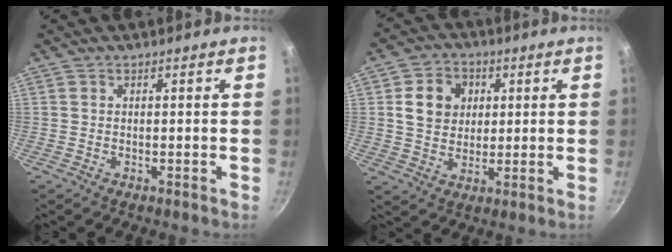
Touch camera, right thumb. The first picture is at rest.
{"total": 9.6, "force": [2.2, 8.1, 4.7], "torque": [-0.051, 0.004, 0.034]}